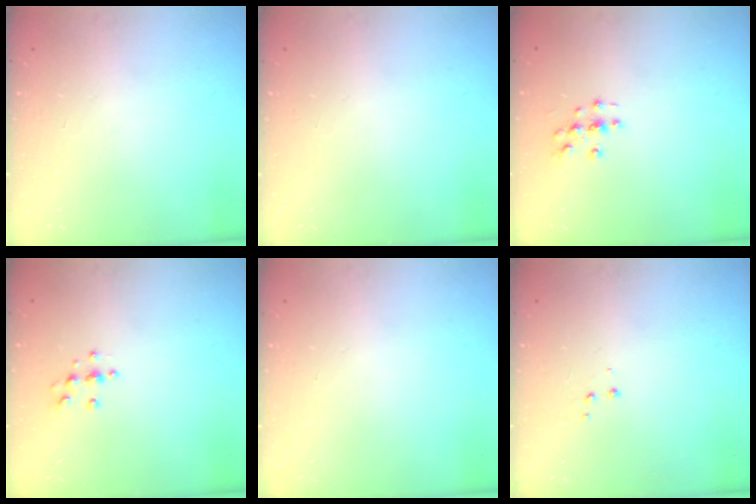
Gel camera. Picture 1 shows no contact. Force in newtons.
{"total": 0.0}
{"total": 2.8, "press": 2.8, "slide": 0.3}
{"total": 4.6, "press": 4.5, "slide": 0.6}
{"total": 0.0}
{"total": 3.4, "press": 3.3, "slide": 0.6}